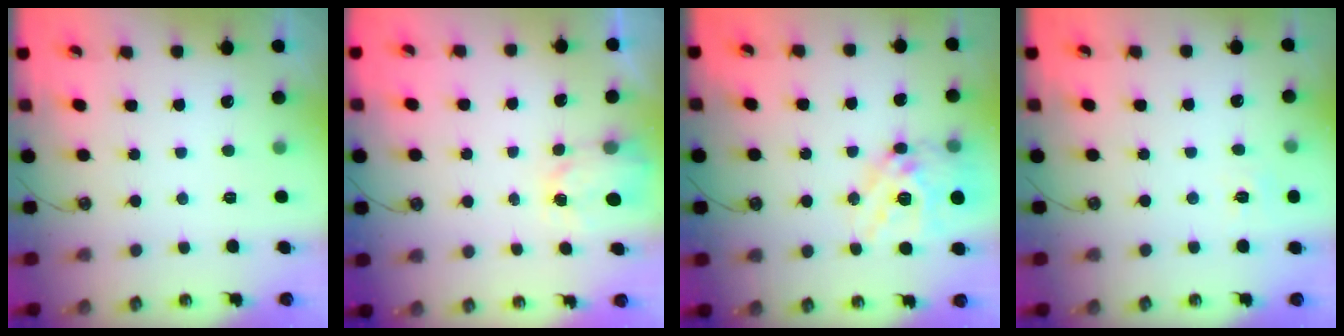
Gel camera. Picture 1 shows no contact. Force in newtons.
{"total": 2.9, "press": 2.8, "slide": 0.4}
{"total": 17.8, "press": 17.7, "slide": 1.7}
{"total": 5.1, "press": 5.0, "slide": 0.7}